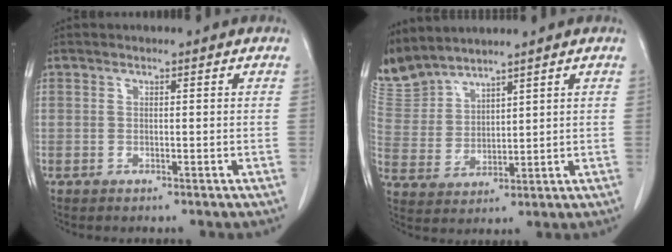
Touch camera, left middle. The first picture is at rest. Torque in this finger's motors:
{"motor_torque": [0.77, -0.82, 0.31, 0.11]}